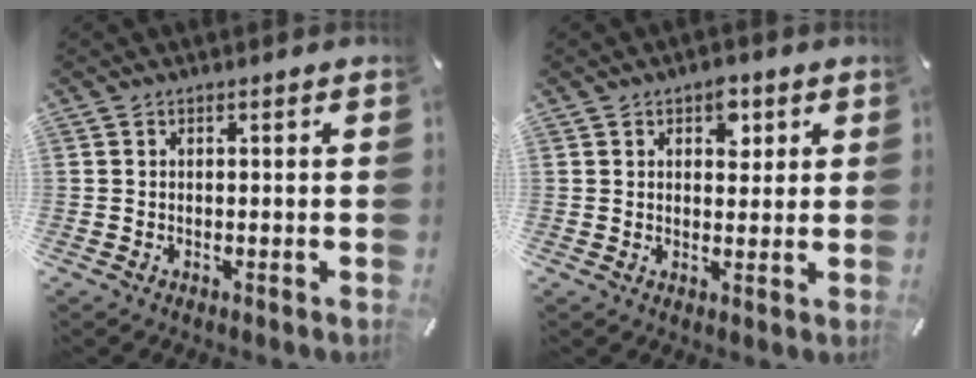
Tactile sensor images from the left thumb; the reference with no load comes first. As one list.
[{"total": 4.7, "force": [2.2, 3.1, 2.8], "torque": [-0.022, -0.009, 0.030]}]